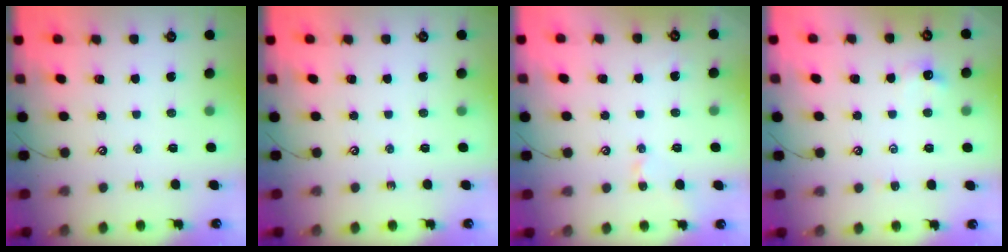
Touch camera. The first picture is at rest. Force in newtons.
{"total": 0.0}
{"total": 2.2, "press": 2.2, "slide": 0.3}
{"total": 0.9, "press": 0.8, "slide": 0.4}